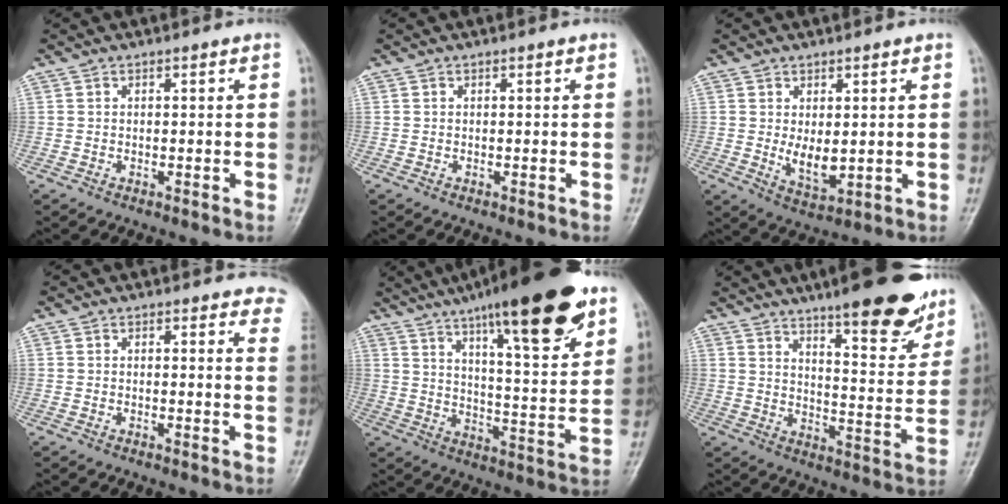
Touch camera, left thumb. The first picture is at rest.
{"total": 0.0}
{"total": 5.4, "force": [0.4, 2.7, 4.7], "torque": [-0.068, -0.017, 0.019]}
{"total": 5.3, "force": [4.6, 2.0, 1.5], "torque": [0.018, -0.017, 0.024]}
{"total": 24.1, "force": [15.1, 5.1, 18.1], "torque": [-0.254, -0.054, 0.232]}
{"total": 18.8, "force": [13.1, 4.7, 12.7], "torque": [-0.132, -0.073, 0.186]}